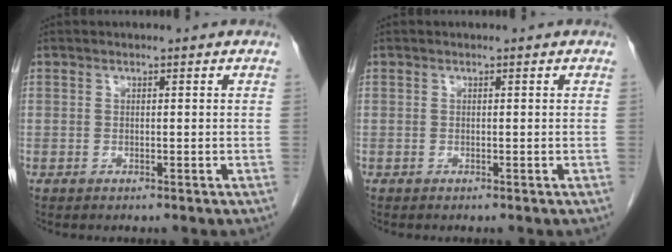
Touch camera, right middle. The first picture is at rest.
{"total": 0.0}